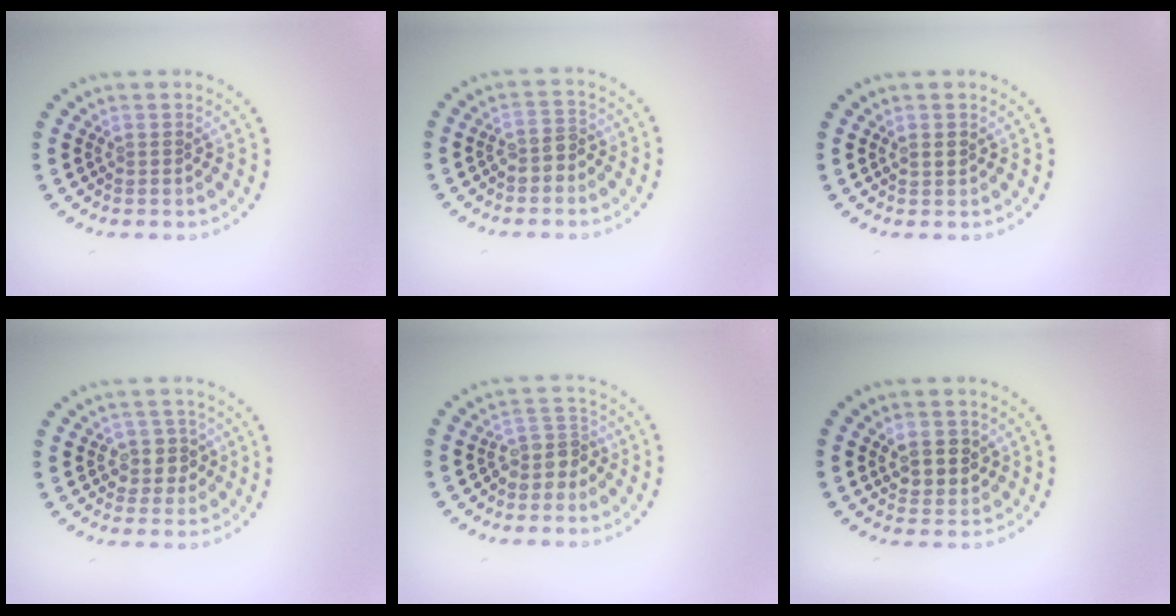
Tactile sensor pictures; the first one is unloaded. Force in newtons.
{"total": 1.8, "press": 1.6, "slide": 0.9}
{"total": 1.4, "press": 1.4, "slide": 0.1}
{"total": 2.2, "press": 2.0, "slide": 0.9}
{"total": 2.5, "press": 2.0, "slide": 1.5}
{"total": 2.6, "press": 2.6, "slide": 0.7}